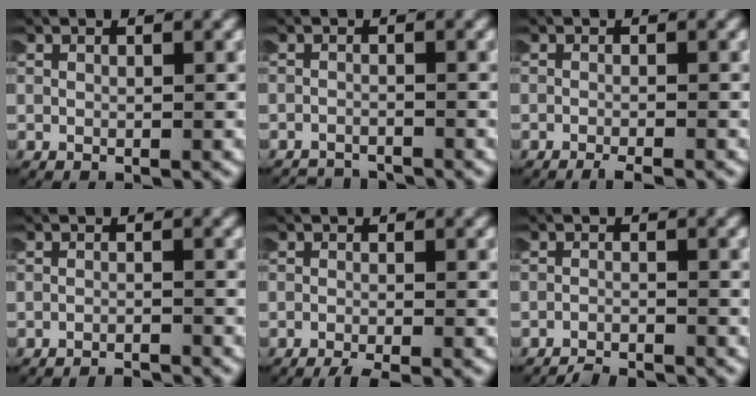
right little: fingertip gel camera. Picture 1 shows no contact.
{"total": 2.7, "force": [-2.7, 0.2, -0.1], "torque": [-0.005, -0.014, -0.041]}
{"total": 1.8, "force": [-1.7, 0.1, 0.6], "torque": [-0.011, -0.006, -0.026]}
{"total": 3.3, "force": [-3.3, 0.4, 0.0], "torque": [-0.002, -0.015, -0.049]}
{"total": 3.0, "force": [-2.6, 0.5, 1.2], "torque": [-0.020, -0.011, -0.037]}
{"total": 3.2, "force": [-3.2, 0.3, 0.0], "torque": [-0.005, -0.014, -0.049]}